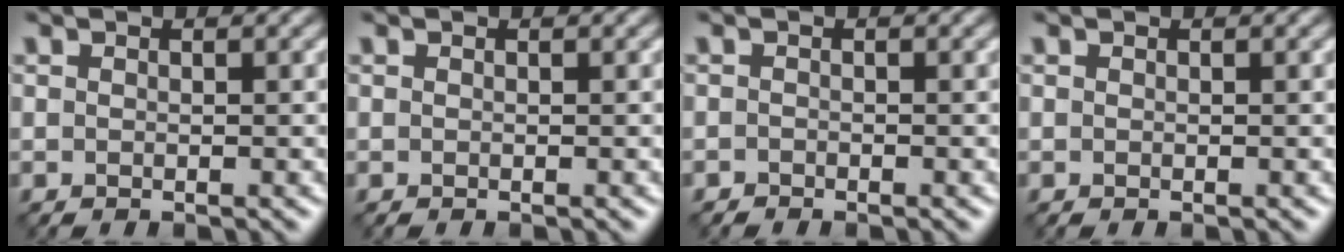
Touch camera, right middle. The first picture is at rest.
{"total": 0.0}
{"total": 0.8, "force": [-0.7, 0.1, -0.2], "torque": [0.007, 0.000, -0.017]}
{"total": 0.0}